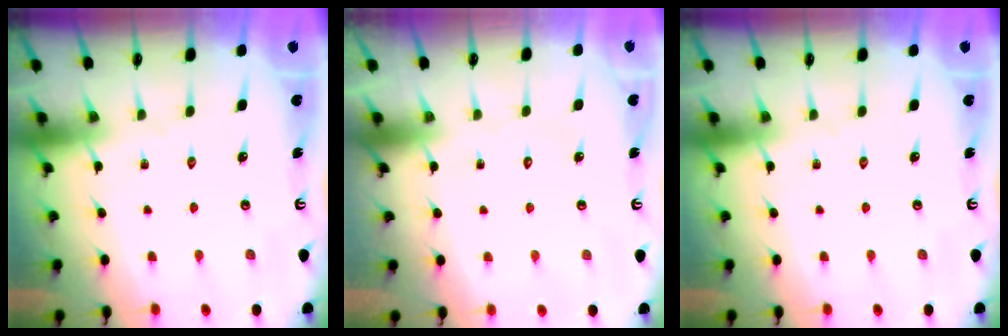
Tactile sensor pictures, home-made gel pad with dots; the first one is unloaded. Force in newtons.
{"total": 1.8, "press": 1.8, "slide": 0.1}
{"total": 0.0}